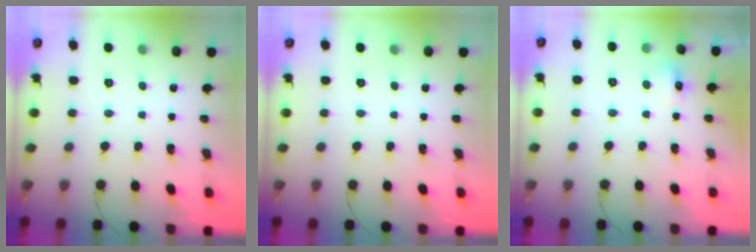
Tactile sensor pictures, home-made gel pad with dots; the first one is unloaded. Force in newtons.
{"total": 0.0}
{"total": 5.6, "press": 5.4, "slide": 1.6}